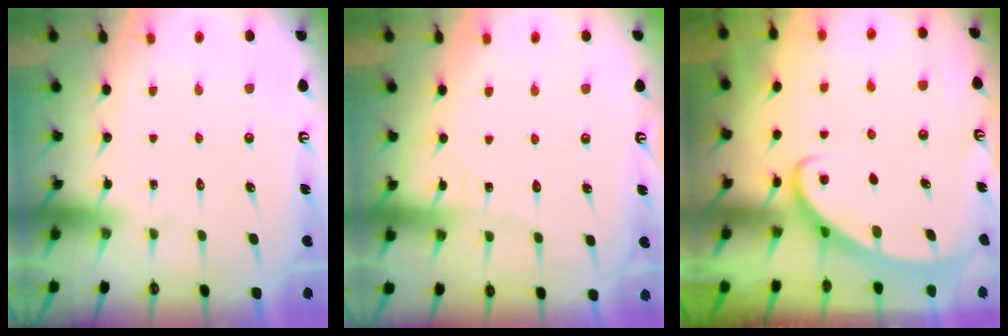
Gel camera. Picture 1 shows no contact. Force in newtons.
{"total": 4.1, "press": 4.1, "slide": 0.4}
{"total": 2.7, "press": 2.6, "slide": 0.3}